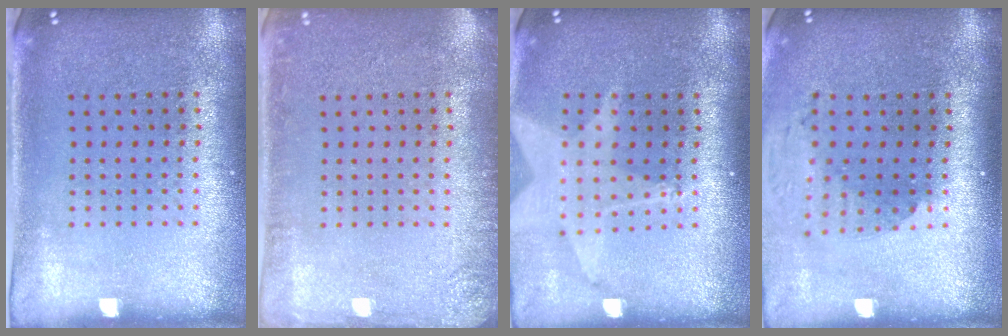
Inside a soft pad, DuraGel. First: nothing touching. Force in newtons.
{"total": 1.7, "press": 1.7, "slide": 0.3}
{"total": 2.0, "press": 1.5, "slide": 1.3}
{"total": 1.9, "press": 1.5, "slide": 1.2}